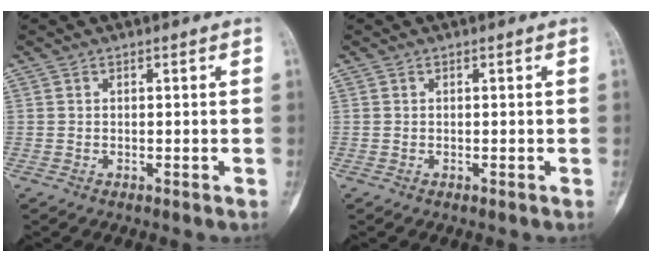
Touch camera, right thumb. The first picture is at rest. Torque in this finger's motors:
{"motor_torque": [0.09, 0.07, -0.02, -0.01, 0.02]}